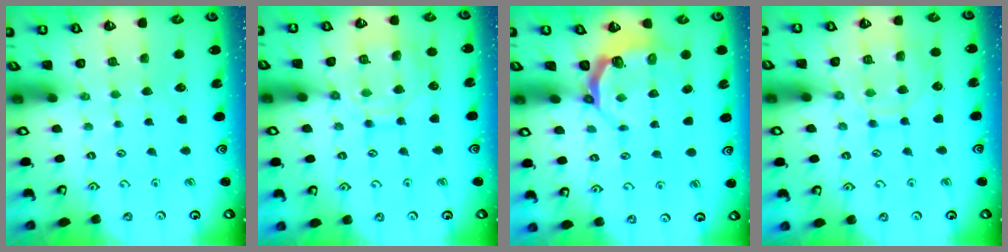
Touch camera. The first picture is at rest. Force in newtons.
{"total": 13.6, "press": 13.5, "slide": 1.2}
{"total": 4.9, "press": 4.0, "slide": 2.8}
{"total": 11.7, "press": 11.7, "slide": 1.1}